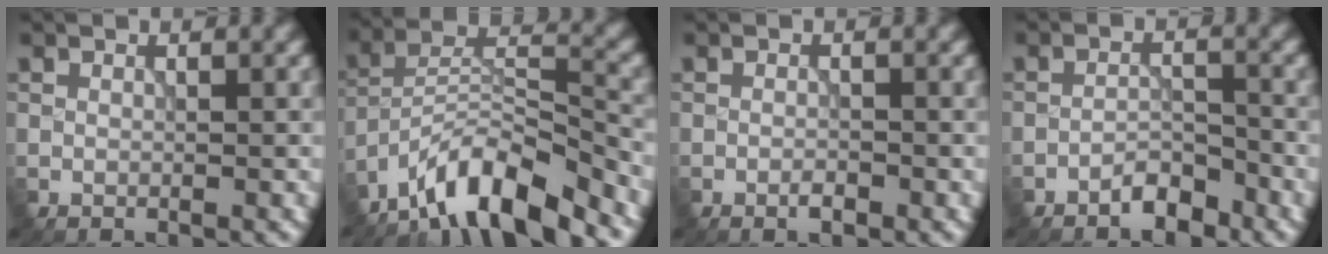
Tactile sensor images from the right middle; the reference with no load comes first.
{"total": 9.5, "force": [-7.6, 2.3, 5.2], "torque": [-0.075, 0.009, -0.147]}
{"total": 1.0, "force": [-0.6, 0.3, 0.7], "torque": [-0.014, 0.000, -0.011]}
{"total": 2.5, "force": [-2.1, 0.8, 1.2], "torque": [-0.013, 0.010, -0.039]}